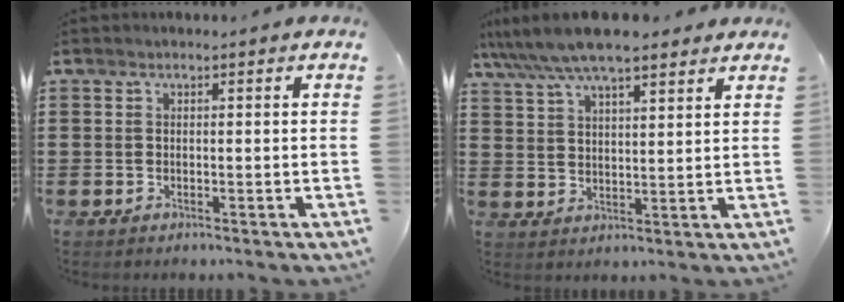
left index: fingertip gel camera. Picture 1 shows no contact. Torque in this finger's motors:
{"motor_torque": [0.79, -1.34, 1.05, 0.21]}